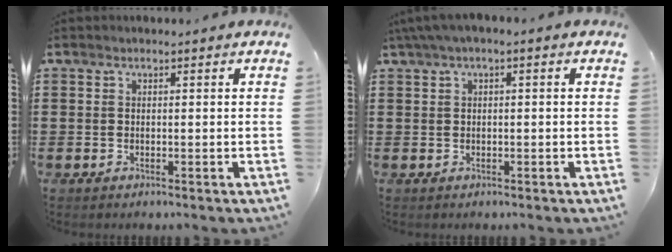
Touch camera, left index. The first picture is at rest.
{"total": 1.6, "force": [-0.4, 0.3, 1.5], "torque": [-0.023, -0.001, -0.008]}